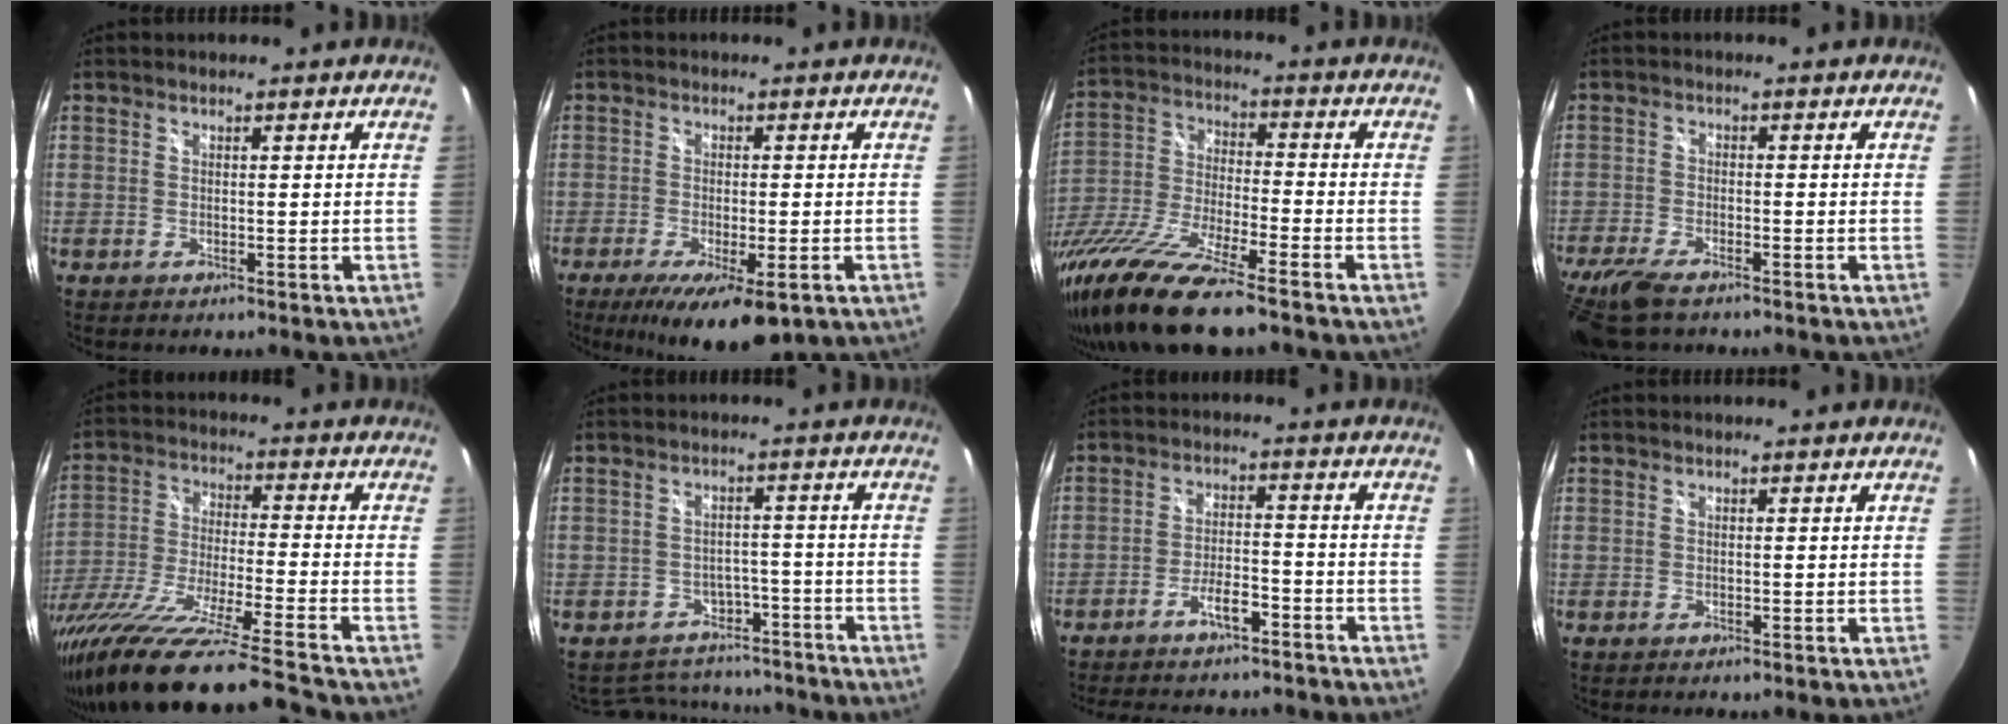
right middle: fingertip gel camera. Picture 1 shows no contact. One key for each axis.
{"total": 11.6, "fx": -6.8, "fy": 3.3, "fz": 8.8, "tx": -0.163, "ty": -0.037, "tz": -0.102}
{"total": 20.3, "fx": -15.5, "fy": 2.1, "fz": 12.9, "tx": -0.267, "ty": -0.057, "tz": -0.287}
{"total": 10.3, "fx": -8.0, "fy": 3.0, "fz": 5.8, "tx": -0.146, "ty": -0.040, "tz": -0.148}
{"total": 26.5, "fx": -22.2, "fy": -1.0, "fz": 14.4, "tx": -0.255, "ty": -0.079, "tz": -0.385}
{"total": 12.3, "fx": -10.0, "fy": 6.6, "fz": 2.8, "tx": -0.062, "ty": 0.033, "tz": -0.115}
{"total": 10.2, "fx": -8.6, "fy": 3.1, "fz": 4.6, "tx": -0.101, "ty": 0.007, "tz": -0.126}
{"total": 0.0}